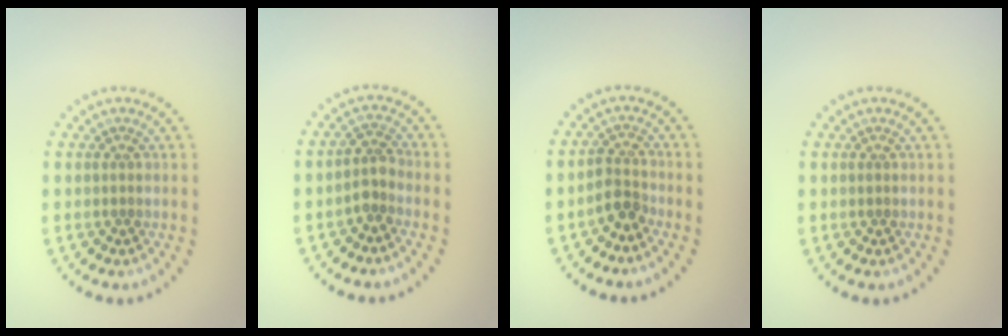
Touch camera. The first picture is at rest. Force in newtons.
{"total": 1.9, "press": 1.5, "slide": 1.2}
{"total": 2.3, "press": 1.8, "slide": 1.4}
{"total": 0.0}